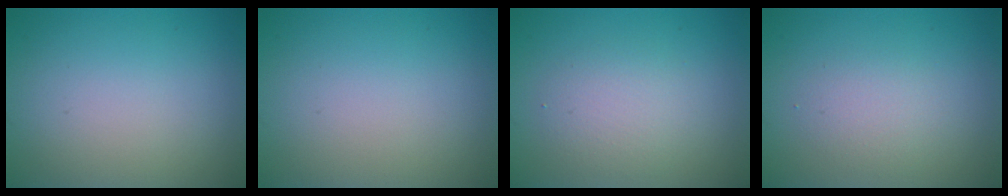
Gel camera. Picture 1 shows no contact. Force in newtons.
{"total": 0.0}
{"total": 2.7, "press": 2.6, "slide": 0.3}
{"total": 1.8, "press": 1.8, "slide": 0.0}